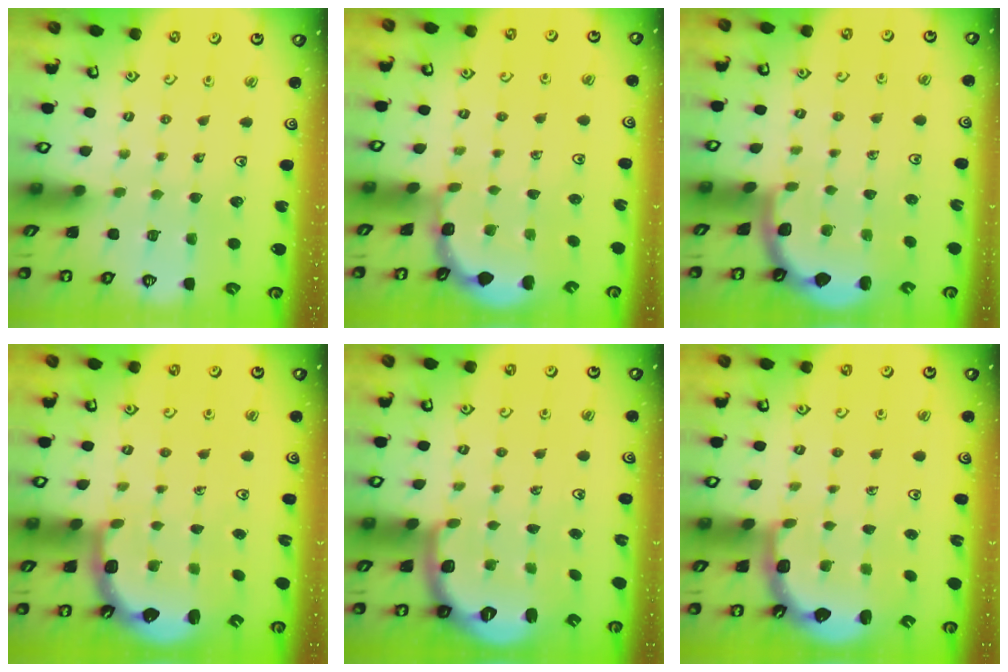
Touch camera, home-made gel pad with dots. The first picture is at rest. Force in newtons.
{"total": 1.5, "press": 1.5, "slide": 0.2}
{"total": 1.7, "press": 1.7, "slide": 0.0}
{"total": 2.8, "press": 2.0, "slide": 2.0}
{"total": 2.5, "press": 1.9, "slide": 1.6}
{"total": 2.6, "press": 2.3, "slide": 1.3}